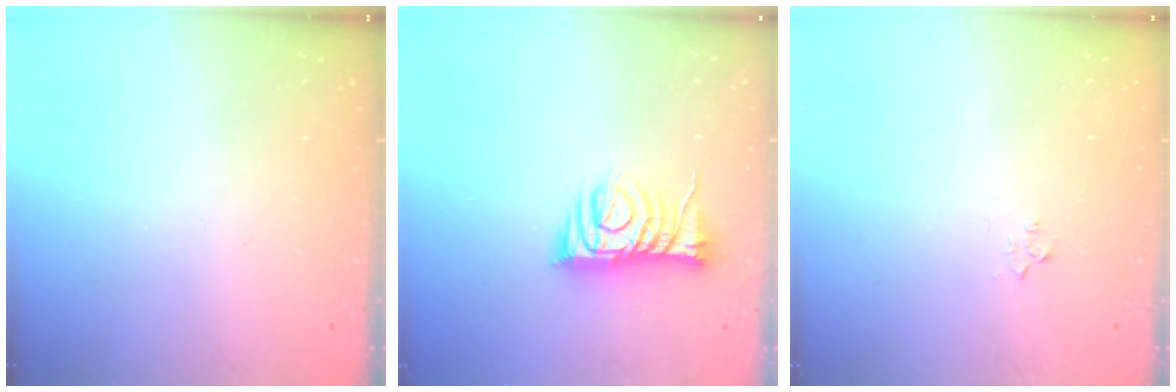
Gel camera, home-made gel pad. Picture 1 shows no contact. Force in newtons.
{"total": 9.6, "press": 9.6, "slide": 0.5}
{"total": 2.9, "press": 2.8, "slide": 0.4}